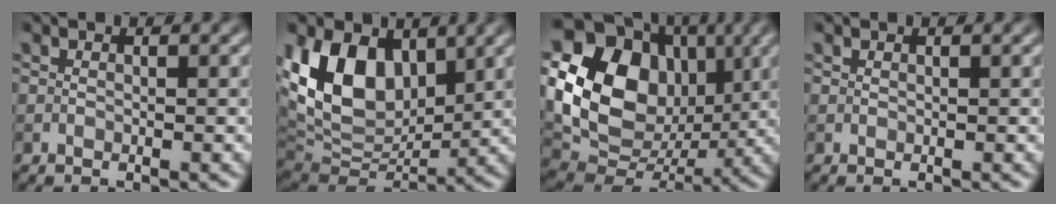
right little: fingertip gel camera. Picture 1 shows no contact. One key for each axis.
{"total": 11.6, "fx": 3.2, "fy": 7.6, "fz": 8.1, "tx": -0.176, "ty": 0.001, "tz": 0.052}
{"total": 13.9, "fx": 2.2, "fy": 10.8, "fz": 8.5, "tx": -0.166, "ty": -0.001, "tz": 0.035}
{"total": 0.0}